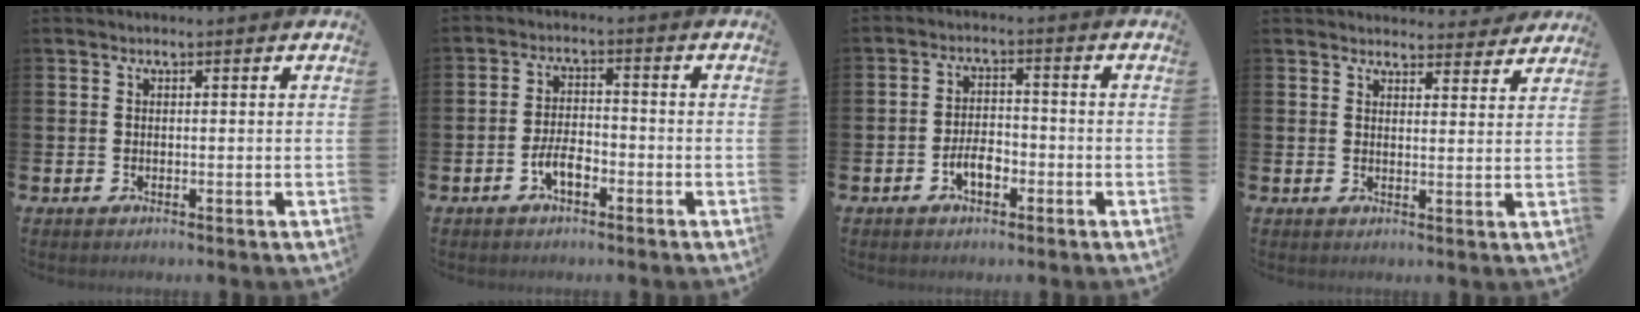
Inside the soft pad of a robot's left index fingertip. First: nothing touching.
{"total": 3.5, "force": [-1.8, 1.5, 2.7], "torque": [-0.050, 0.009, -0.033]}
{"total": 3.5, "force": [-1.6, 1.7, 2.6], "torque": [-0.048, 0.009, -0.030]}
{"total": 3.6, "force": [3.6, 0.6, -0.1], "torque": [0.008, -0.026, 0.063]}